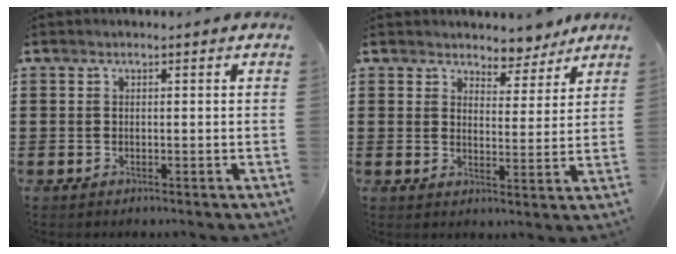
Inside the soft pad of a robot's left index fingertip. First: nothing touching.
{"total": 4.3, "force": [4.1, 1.4, 0.2], "torque": [-0.017, -0.015, 0.074]}